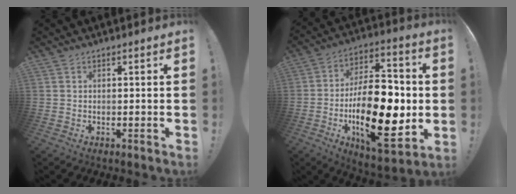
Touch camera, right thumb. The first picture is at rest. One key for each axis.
{"total": 27.1, "fx": -4.6, "fy": 13.5, "fz": 23.0, "tx": -0.398, "ty": 0.025, "tz": -0.064}